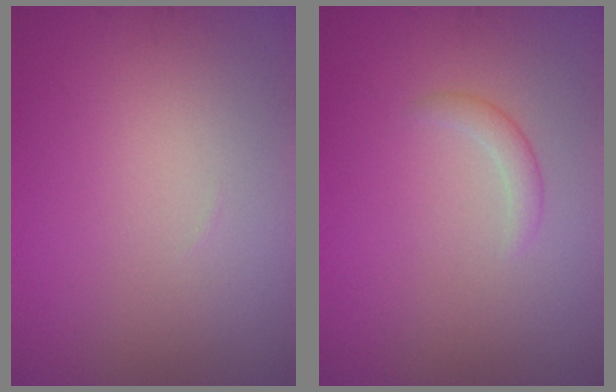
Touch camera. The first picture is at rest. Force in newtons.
{"total": 1.3, "press": 1.3, "slide": 0.0}